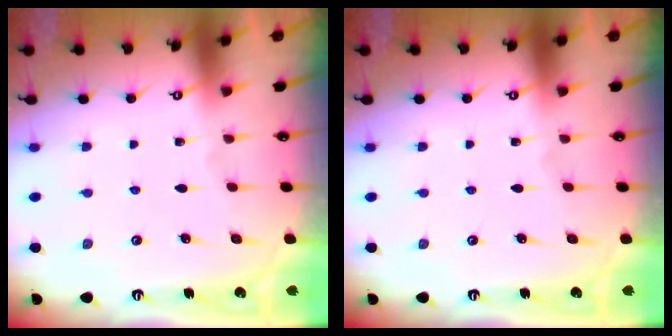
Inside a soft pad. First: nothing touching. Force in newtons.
{"total": 0.0}